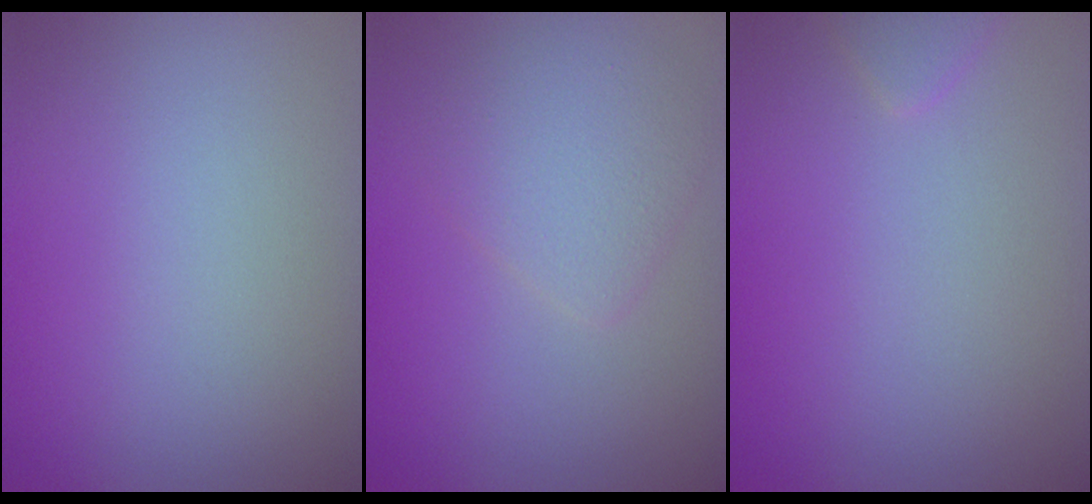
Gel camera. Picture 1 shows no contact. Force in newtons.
{"total": 2.9, "press": 2.9, "slide": 0.0}
{"total": 1.1, "press": 1.1, "slide": 0.1}